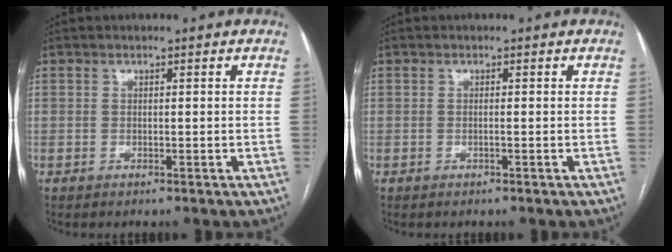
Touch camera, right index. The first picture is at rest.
{"total": 0.0}